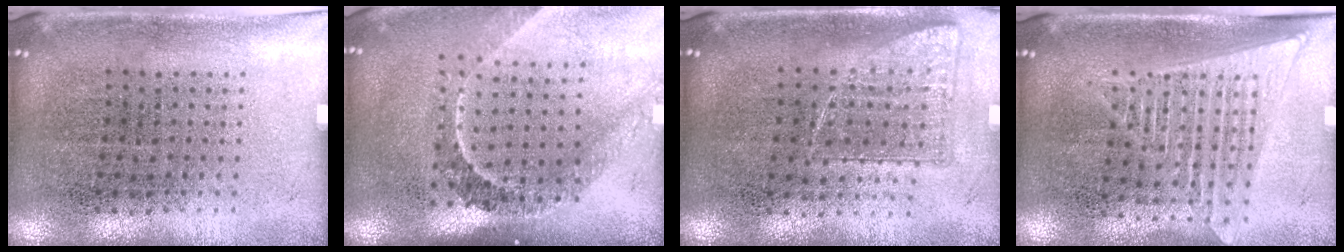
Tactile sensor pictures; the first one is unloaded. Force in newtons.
{"total": 2.2, "press": 1.5, "slide": 1.5}
{"total": 0.9, "press": 0.8, "slide": 0.3}
{"total": 1.6, "press": 1.5, "slide": 0.6}